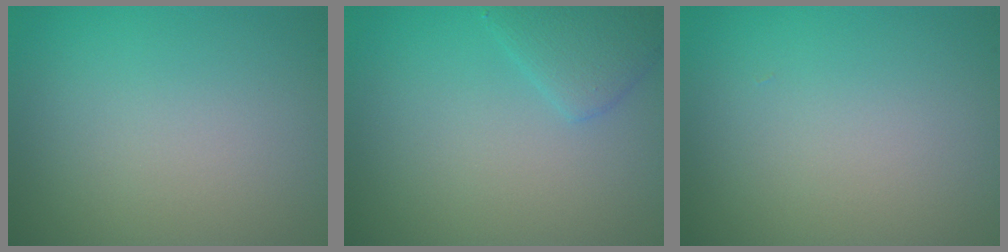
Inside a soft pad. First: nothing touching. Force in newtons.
{"total": 2.2, "press": 2.2, "slide": 0.2}
{"total": 0.0}